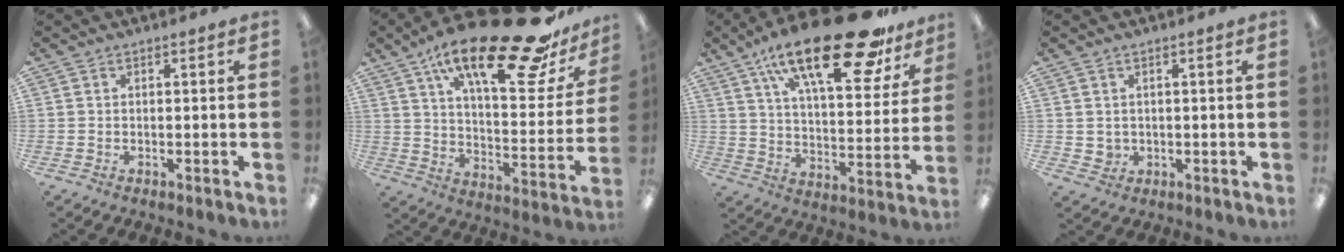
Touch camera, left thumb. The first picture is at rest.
{"total": 28.0, "force": [19.5, 8.0, 18.5], "torque": [-0.280, -0.124, 0.313]}
{"total": 26.9, "force": [17.7, 9.3, 18.0], "torque": [-0.277, -0.105, 0.287]}
{"total": 2.2, "force": [0.8, 1.9, 0.5], "torque": [-0.013, 0.001, 0.014]}